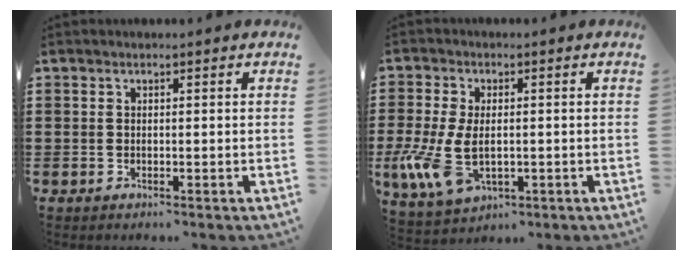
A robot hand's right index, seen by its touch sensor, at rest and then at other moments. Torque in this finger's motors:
{"motor_torque": [2.14, 0.00, 0.37, 0.21]}